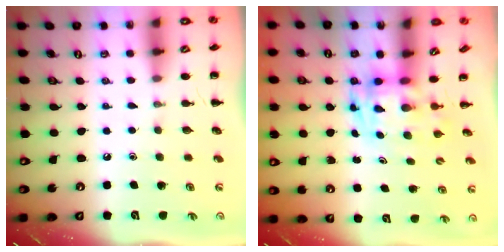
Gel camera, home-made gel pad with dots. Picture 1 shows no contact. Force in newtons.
{"total": 3.6, "press": 3.5, "slide": 0.7}